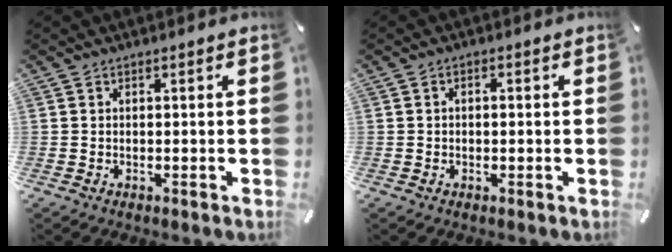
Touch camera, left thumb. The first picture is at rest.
{"total": 1.1, "force": [-0.2, 0.8, 0.7], "torque": [-0.013, 0.004, -0.005]}